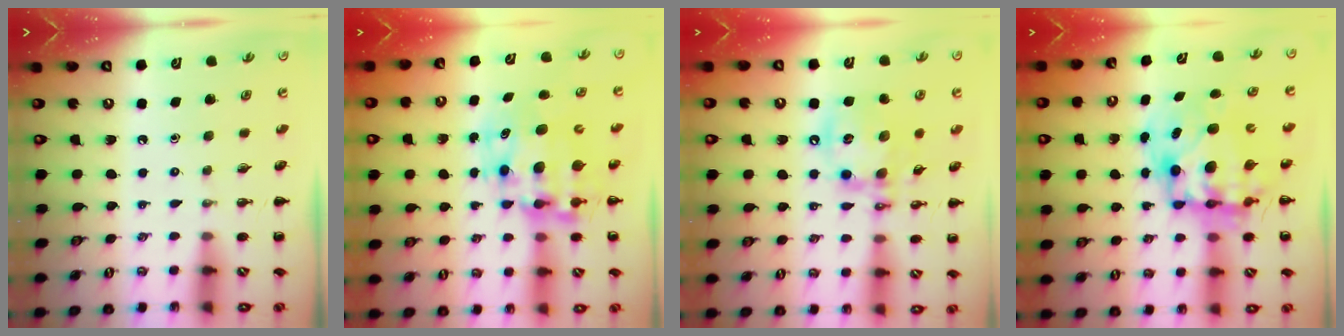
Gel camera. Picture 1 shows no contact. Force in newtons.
{"total": 10.0, "press": 9.7, "slide": 2.3}
{"total": 15.0, "press": 14.7, "slide": 2.6}
{"total": 12.4, "press": 12.1, "slide": 2.7}